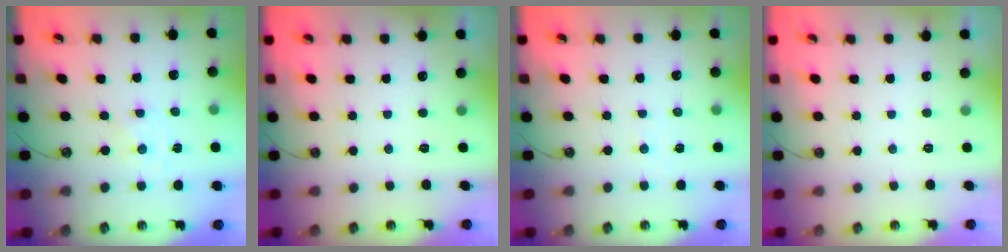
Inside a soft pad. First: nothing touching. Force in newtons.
{"total": 0.0}
{"total": 2.6, "press": 2.6, "slide": 0.3}
{"total": 0.0}